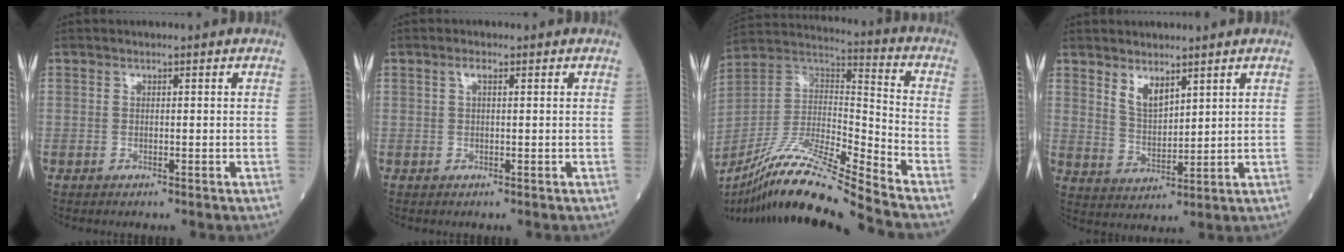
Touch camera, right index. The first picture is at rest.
{"total": 1.2, "force": [0.5, 0.3, 1.0], "torque": [-0.022, 0.007, 0.007]}
{"total": 19.9, "force": [-17.0, -1.7, 10.1], "torque": [-0.209, -0.005, -0.314]}
{"total": 4.6, "force": [3.2, 1.7, 2.9], "torque": [-0.061, -0.011, 0.069]}